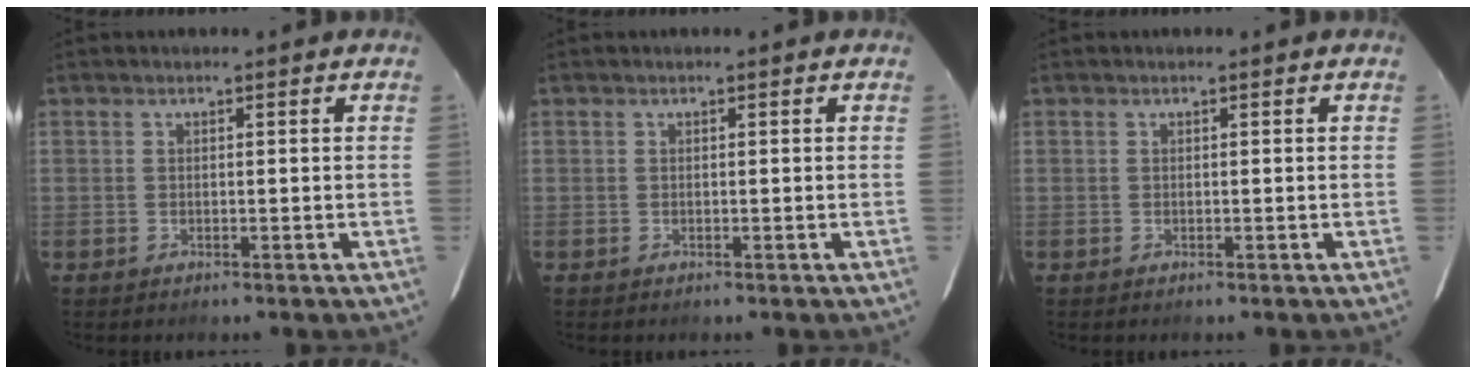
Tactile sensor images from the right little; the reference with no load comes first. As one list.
[{"total": 0.0}, {"total": 0.0}]